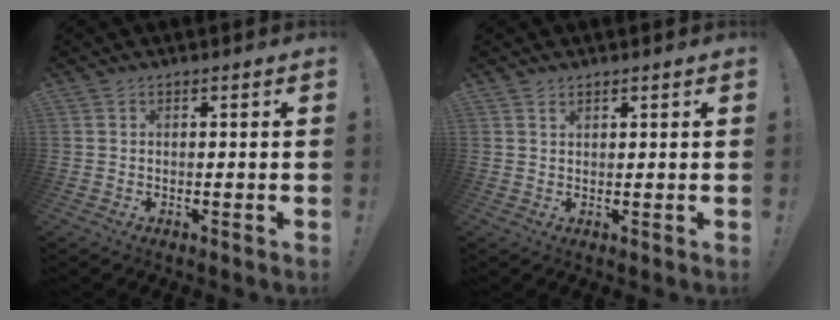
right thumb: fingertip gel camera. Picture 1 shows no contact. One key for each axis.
{"total": 0.9, "fx": 0.8, "fy": 0.3, "fz": 0.4, "tx": -0.008, "ty": 0.000, "tz": 0.014}